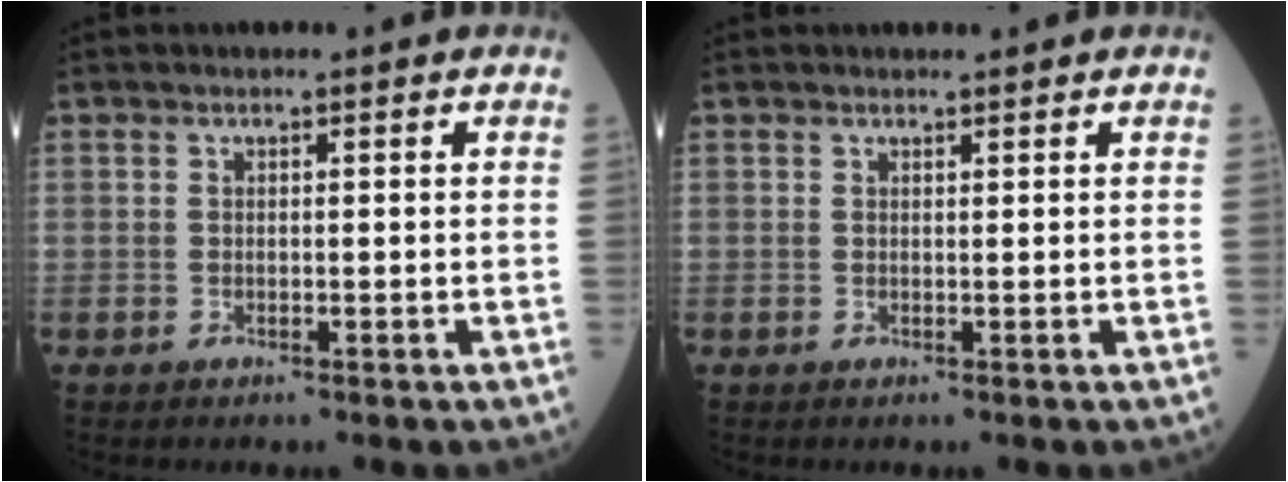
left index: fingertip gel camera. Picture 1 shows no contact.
{"total": 0.9, "force": [0.9, 0.1, 0.1], "torque": [-0.008, 0.004, 0.015]}